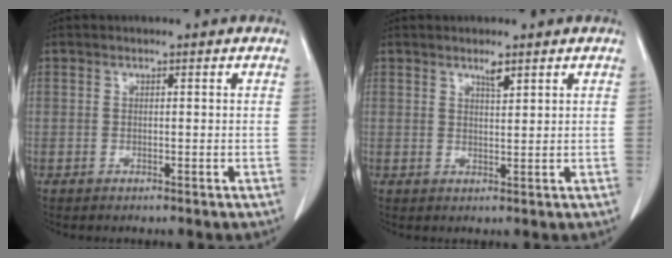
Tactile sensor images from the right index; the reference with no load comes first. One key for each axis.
{"total": 1.8, "fx": 1.3, "fy": 0.2, "fz": 1.2, "tx": -0.025, "ty": -0.002, "tz": 0.026}